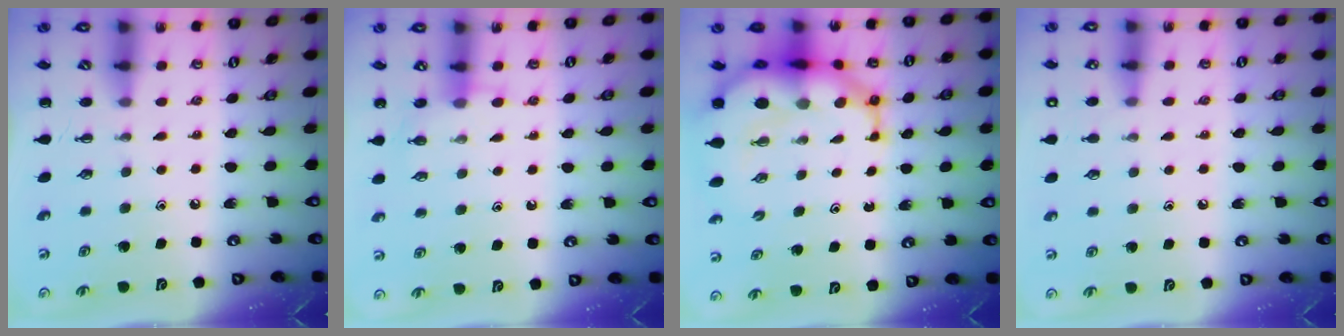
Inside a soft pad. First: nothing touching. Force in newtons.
{"total": 6.0, "press": 5.9, "slide": 1.3}
{"total": 10.7, "press": 10.3, "slide": 3.0}
{"total": 6.0, "press": 5.6, "slide": 2.1}